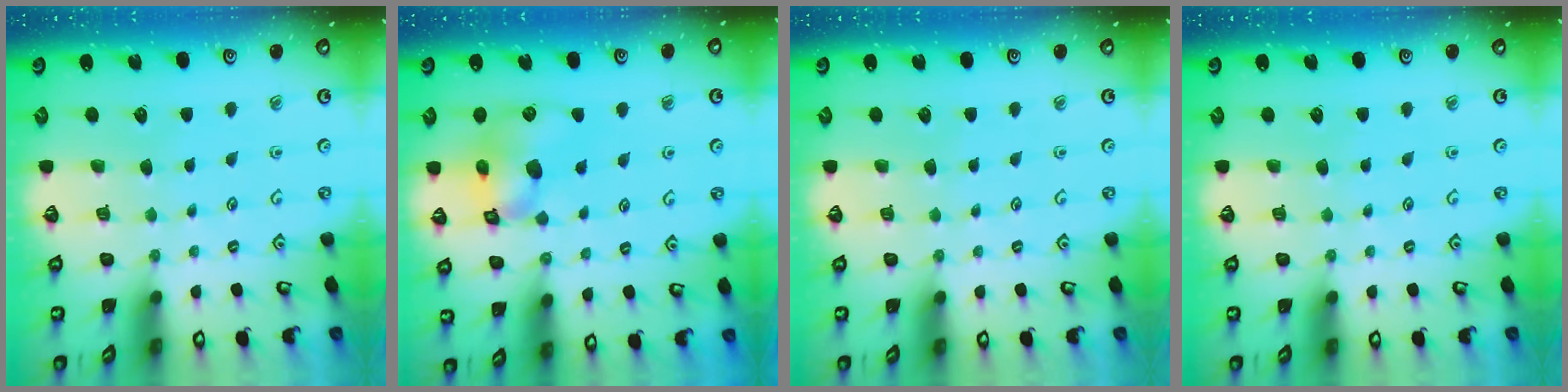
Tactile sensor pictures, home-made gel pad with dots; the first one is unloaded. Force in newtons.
{"total": 11.3, "press": 11.2, "slide": 1.6}
{"total": 0.0}
{"total": 0.0}